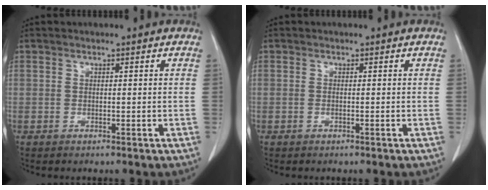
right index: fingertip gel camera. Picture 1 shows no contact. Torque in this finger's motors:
{"motor_torque": [-0.11, 0.15, -0.03, -0.01]}